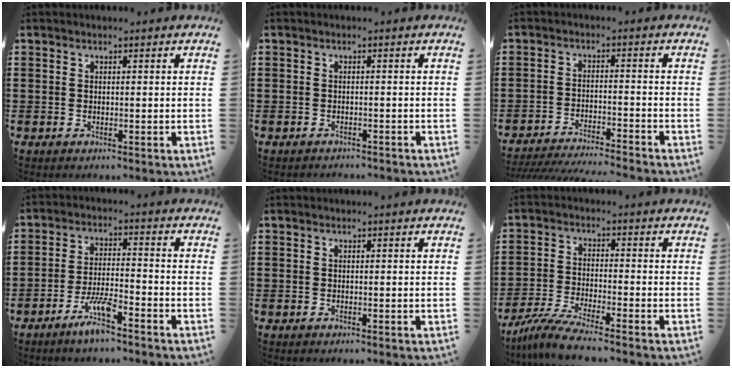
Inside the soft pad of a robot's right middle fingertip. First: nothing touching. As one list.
[{"total": 0.9, "force": [-0.8, 0.1, -0.1], "torque": [-0.001, 0.001, -0.019]}, {"total": 4.2, "force": [-4.1, -0.2, 0.9], "torque": [-0.025, -0.010, -0.084]}, {"total": 6.1, "force": [-4.4, 0.9, 4.1], "torque": [-0.087, -0.004, -0.082]}, {"total": 0.0}, {"total": 5.7, "force": [-5.1, -0.4, 2.6], "torque": [-0.069, -0.024, -0.102]}]